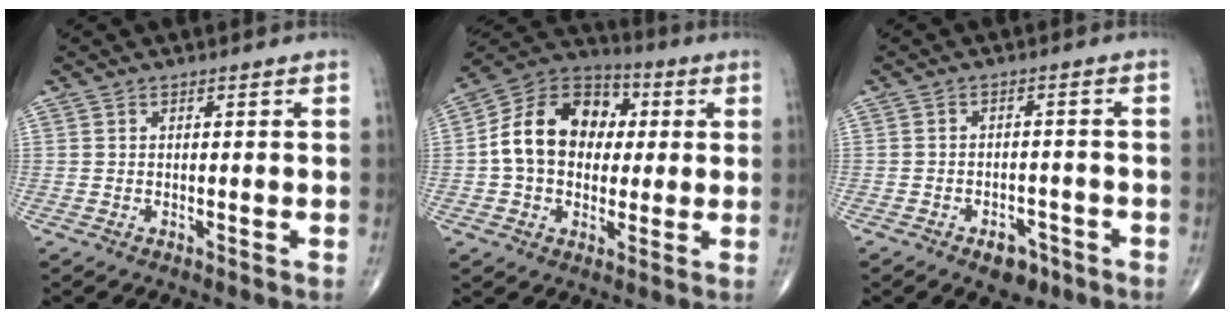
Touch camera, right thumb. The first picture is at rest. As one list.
[{"total": 16.0, "force": [1.3, 12.1, 10.4], "torque": [-0.146, 0.029, 0.013]}, {"total": 4.8, "force": [-2.9, 3.0, 2.4], "torque": [-0.015, 0.018, -0.037]}]